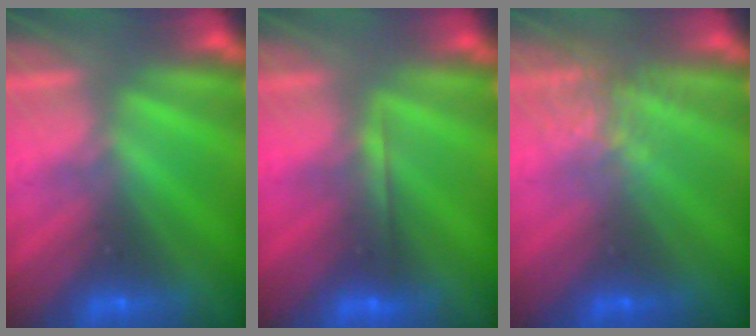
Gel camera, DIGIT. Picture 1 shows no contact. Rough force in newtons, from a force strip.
{"total": 1.7}
{"total": 2.8}